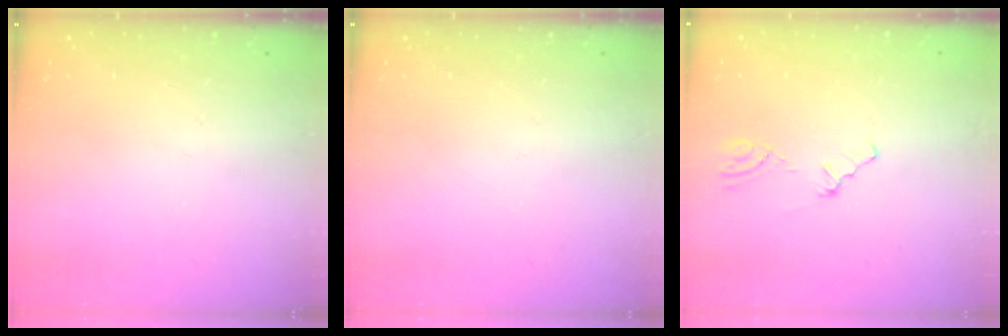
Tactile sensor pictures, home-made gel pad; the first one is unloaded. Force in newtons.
{"total": 0.0}
{"total": 1.0, "press": 0.9, "slide": 0.2}